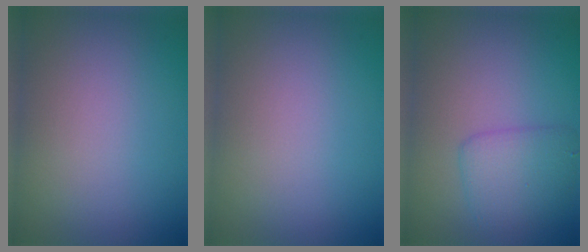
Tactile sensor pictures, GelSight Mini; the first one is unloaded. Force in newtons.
{"total": 0.0}
{"total": 3.0, "press": 3.0, "slide": 0.2}